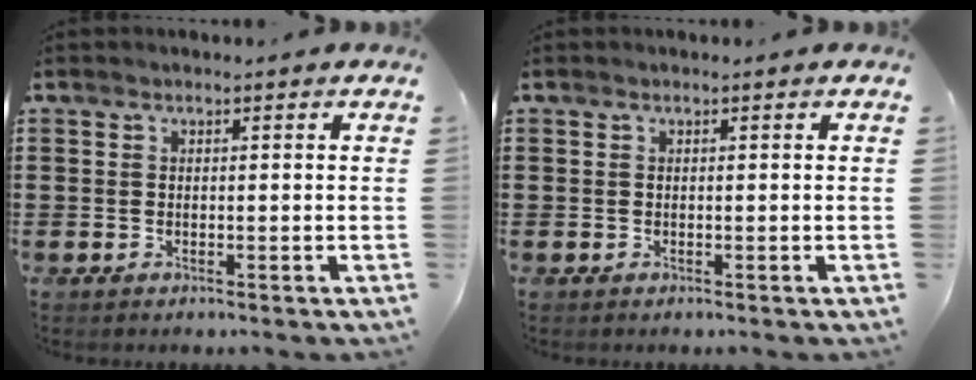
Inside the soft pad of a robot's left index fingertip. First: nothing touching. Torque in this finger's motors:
{"motor_torque": [-0.03, -0.01, 0.00, -0.01]}